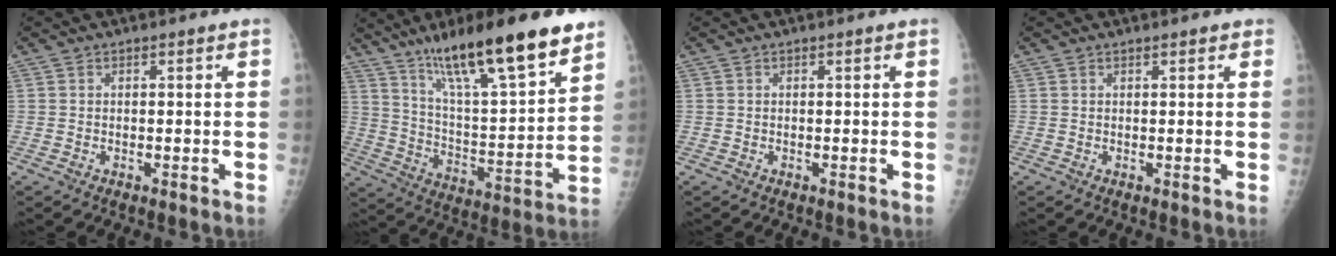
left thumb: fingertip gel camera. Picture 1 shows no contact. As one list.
[{"total": 23.5, "force": [15.9, 4.5, 16.7], "torque": [-0.254, -0.064, 0.268]}, {"total": 0.0}, {"total": 1.0, "force": [0.8, 0.5, 0.5], "torque": [-0.002, -0.002, 0.007]}]